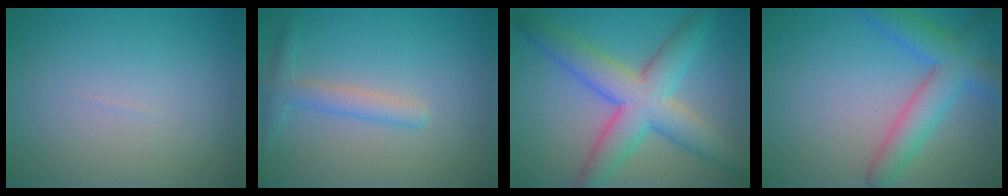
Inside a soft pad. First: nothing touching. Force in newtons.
{"total": 2.3, "press": 2.3, "slide": 0.0}
{"total": 7.7, "press": 7.7, "slide": 0.2}
{"total": 5.1, "press": 5.1, "slide": 0.2}